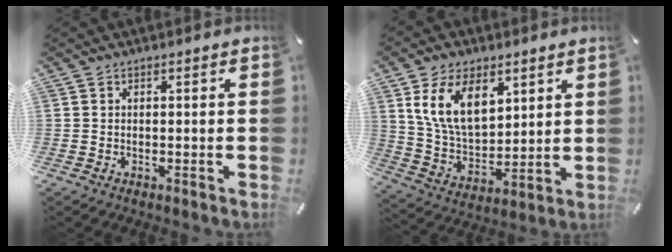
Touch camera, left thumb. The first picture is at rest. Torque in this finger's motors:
{"motor_torque": [0.71, 0.49, 1.63, -1.14, 0.17]}